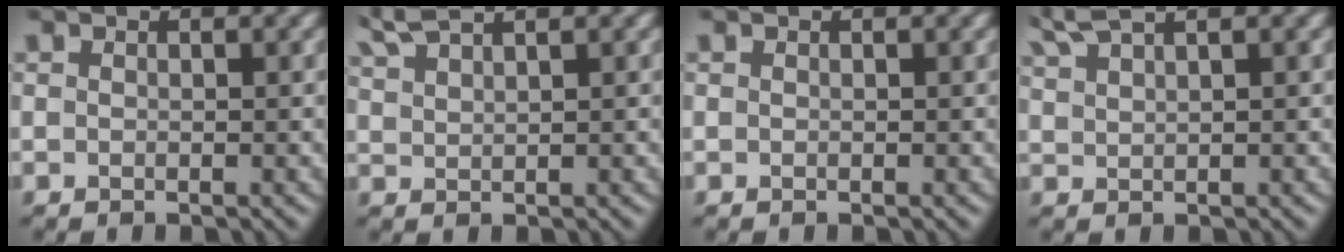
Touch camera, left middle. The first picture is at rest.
{"total": 2.9, "force": [2.7, 0.1, 1.0], "torque": [-0.026, 0.014, 0.063]}
{"total": 0.0}
{"total": 3.1, "force": [2.8, 0.3, 1.4], "torque": [-0.032, 0.018, 0.059]}